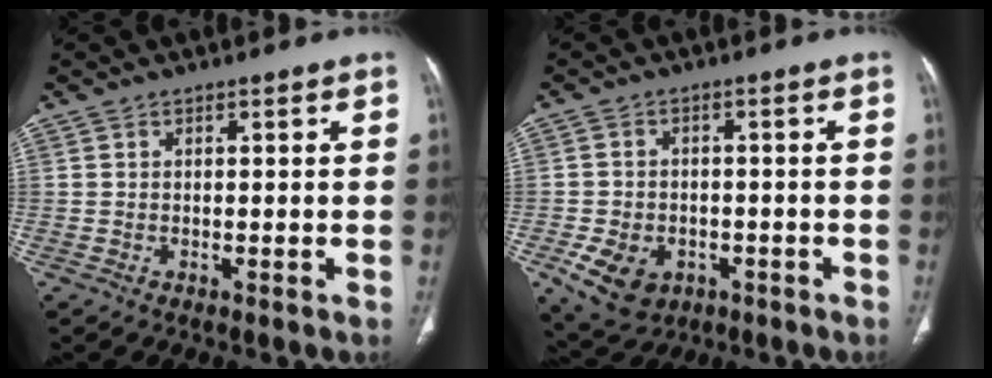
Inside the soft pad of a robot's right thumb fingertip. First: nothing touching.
{"total": 9.7, "force": [-4.0, 7.1, 5.2], "torque": [-0.089, 0.017, -0.053]}